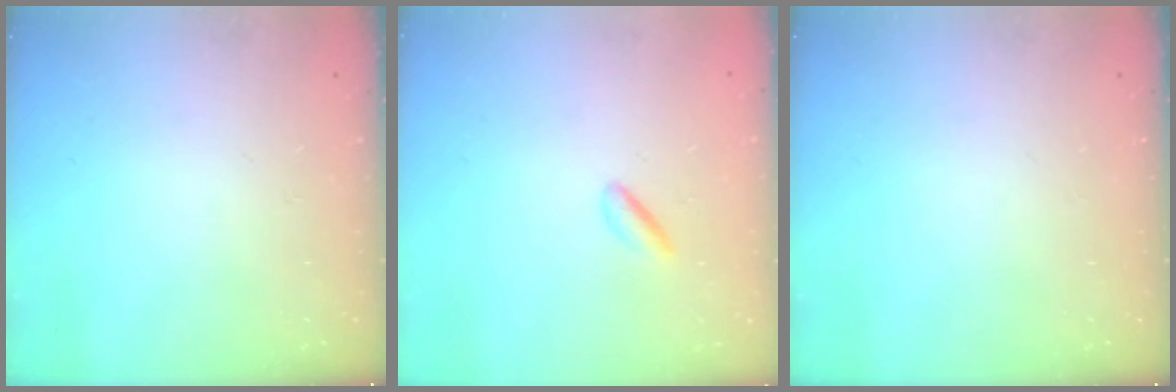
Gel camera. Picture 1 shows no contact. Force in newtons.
{"total": 1.9, "press": 1.7, "slide": 0.7}
{"total": 0.0}